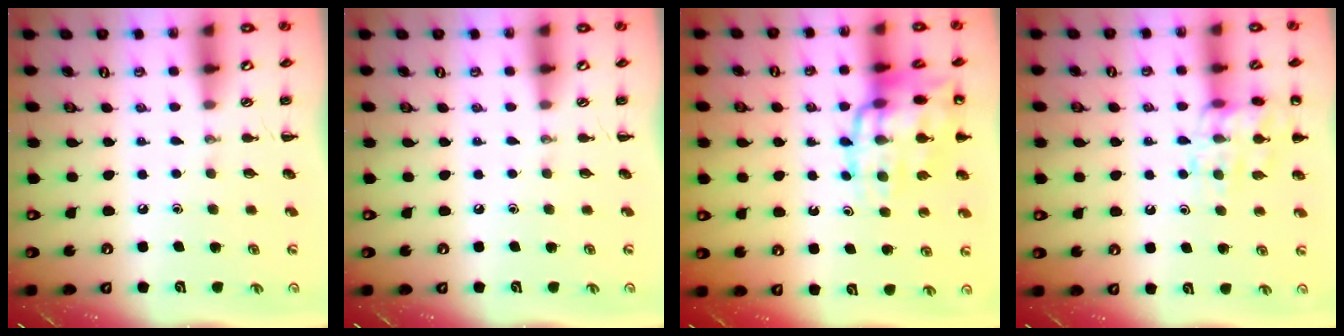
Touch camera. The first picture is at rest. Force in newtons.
{"total": 0.0}
{"total": 17.7, "press": 17.5, "slide": 2.2}
{"total": 14.2, "press": 14.0, "slide": 2.1}